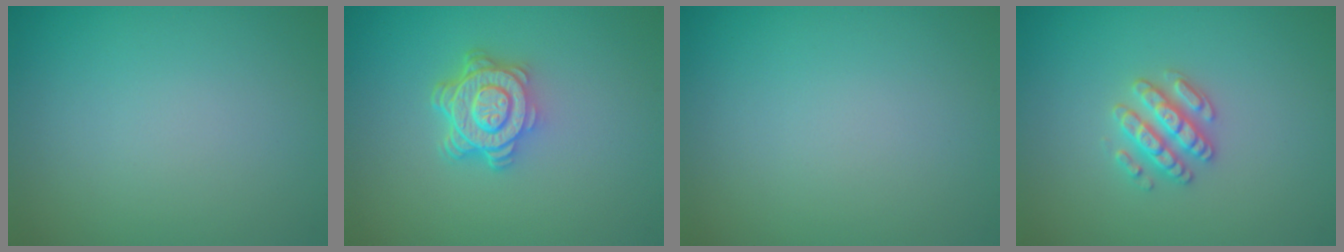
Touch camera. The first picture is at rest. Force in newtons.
{"total": 4.9, "press": 3.8, "slide": 3.2}
{"total": 0.0}
{"total": 2.8, "press": 2.7, "slide": 0.6}